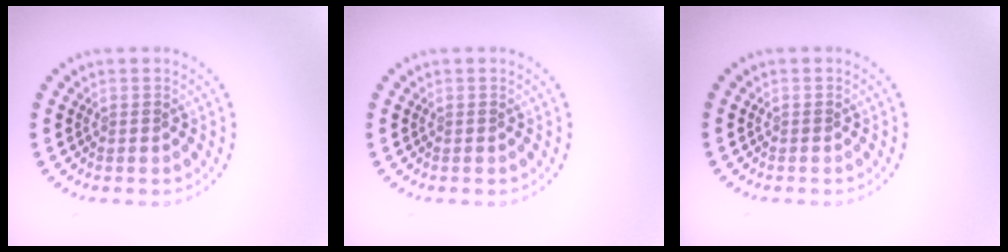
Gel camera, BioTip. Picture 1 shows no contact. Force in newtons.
{"total": 0.0}
{"total": 0.0}